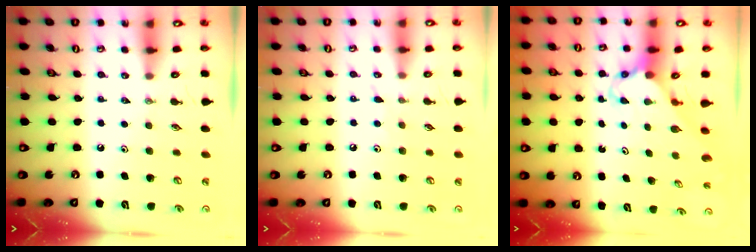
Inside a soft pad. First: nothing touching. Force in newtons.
{"total": 4.7, "press": 4.6, "slide": 0.5}
{"total": 2.6, "press": 2.6, "slide": 0.2}